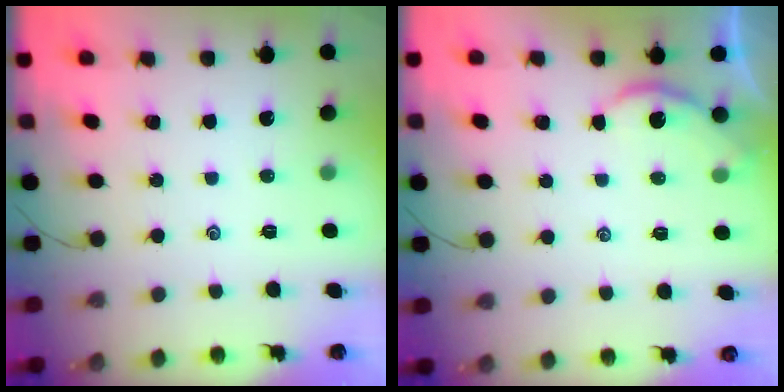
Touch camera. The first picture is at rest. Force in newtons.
{"total": 2.9, "press": 2.9, "slide": 0.2}